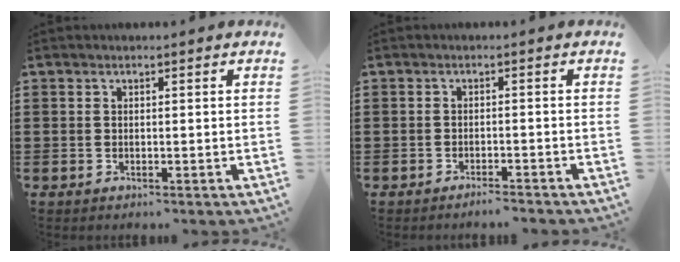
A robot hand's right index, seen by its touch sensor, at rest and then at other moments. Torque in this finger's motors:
{"motor_torque": [-1.12, 1.02, -1.05, -0.21]}